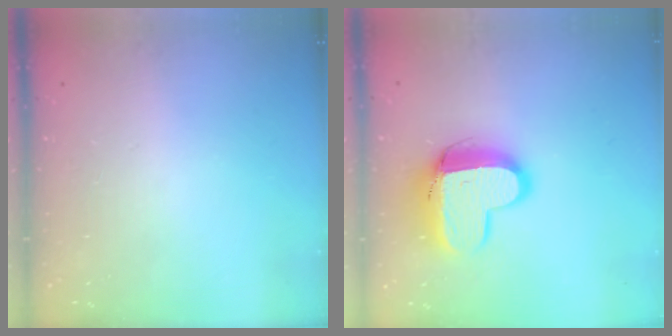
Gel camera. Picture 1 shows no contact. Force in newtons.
{"total": 13.0, "press": 13.0, "slide": 1.2}